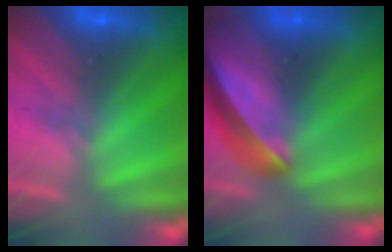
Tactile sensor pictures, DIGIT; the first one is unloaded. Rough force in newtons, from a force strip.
{"total": 6.9}